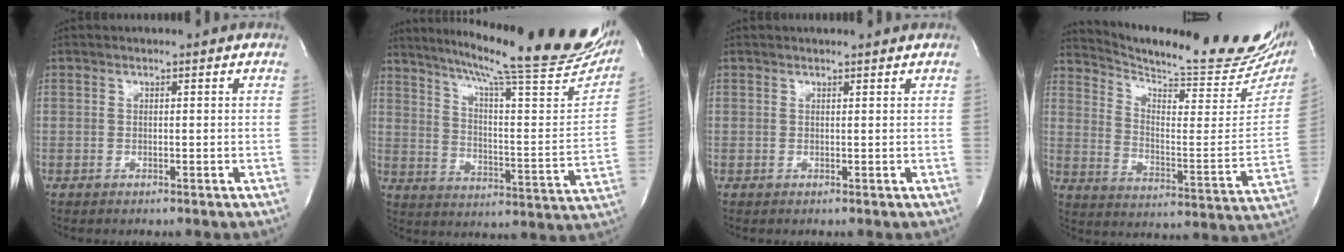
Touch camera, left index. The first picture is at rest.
{"total": 28.6, "force": [24.0, 2.6, 15.3], "torque": [-0.239, -0.064, 0.312]}
{"total": 1.3, "force": [1.3, 0.0, 0.1], "torque": [-0.007, 0.000, 0.012]}
{"total": 23.7, "force": [21.4, 2.3, 10.0], "torque": [-0.159, -0.092, 0.281]}